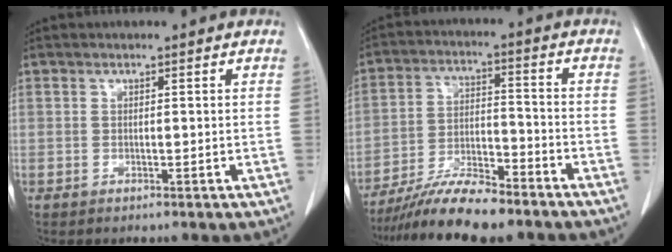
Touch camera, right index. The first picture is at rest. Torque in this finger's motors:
{"motor_torque": [0.83, -0.78, 0.59, 0.14]}